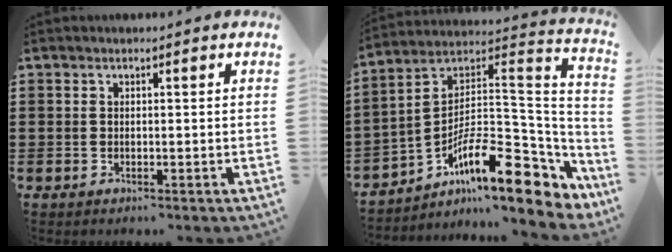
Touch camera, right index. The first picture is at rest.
{"total": 13.4, "force": [-7.8, 5.0, 9.6], "torque": [-0.153, -0.003, -0.141]}